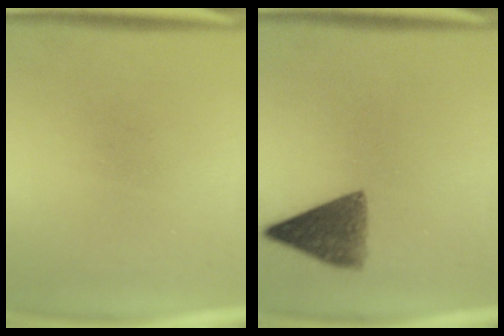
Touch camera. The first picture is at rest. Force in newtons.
{"total": 7.2}